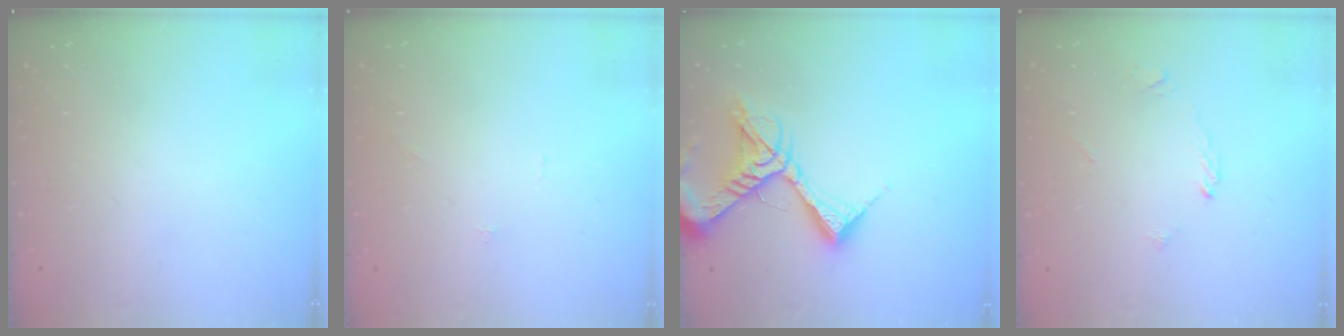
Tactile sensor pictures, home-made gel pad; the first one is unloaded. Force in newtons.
{"total": 0.0}
{"total": 14.2, "press": 14.1, "slide": 2.0}
{"total": 2.2, "press": 2.2, "slide": 0.3}